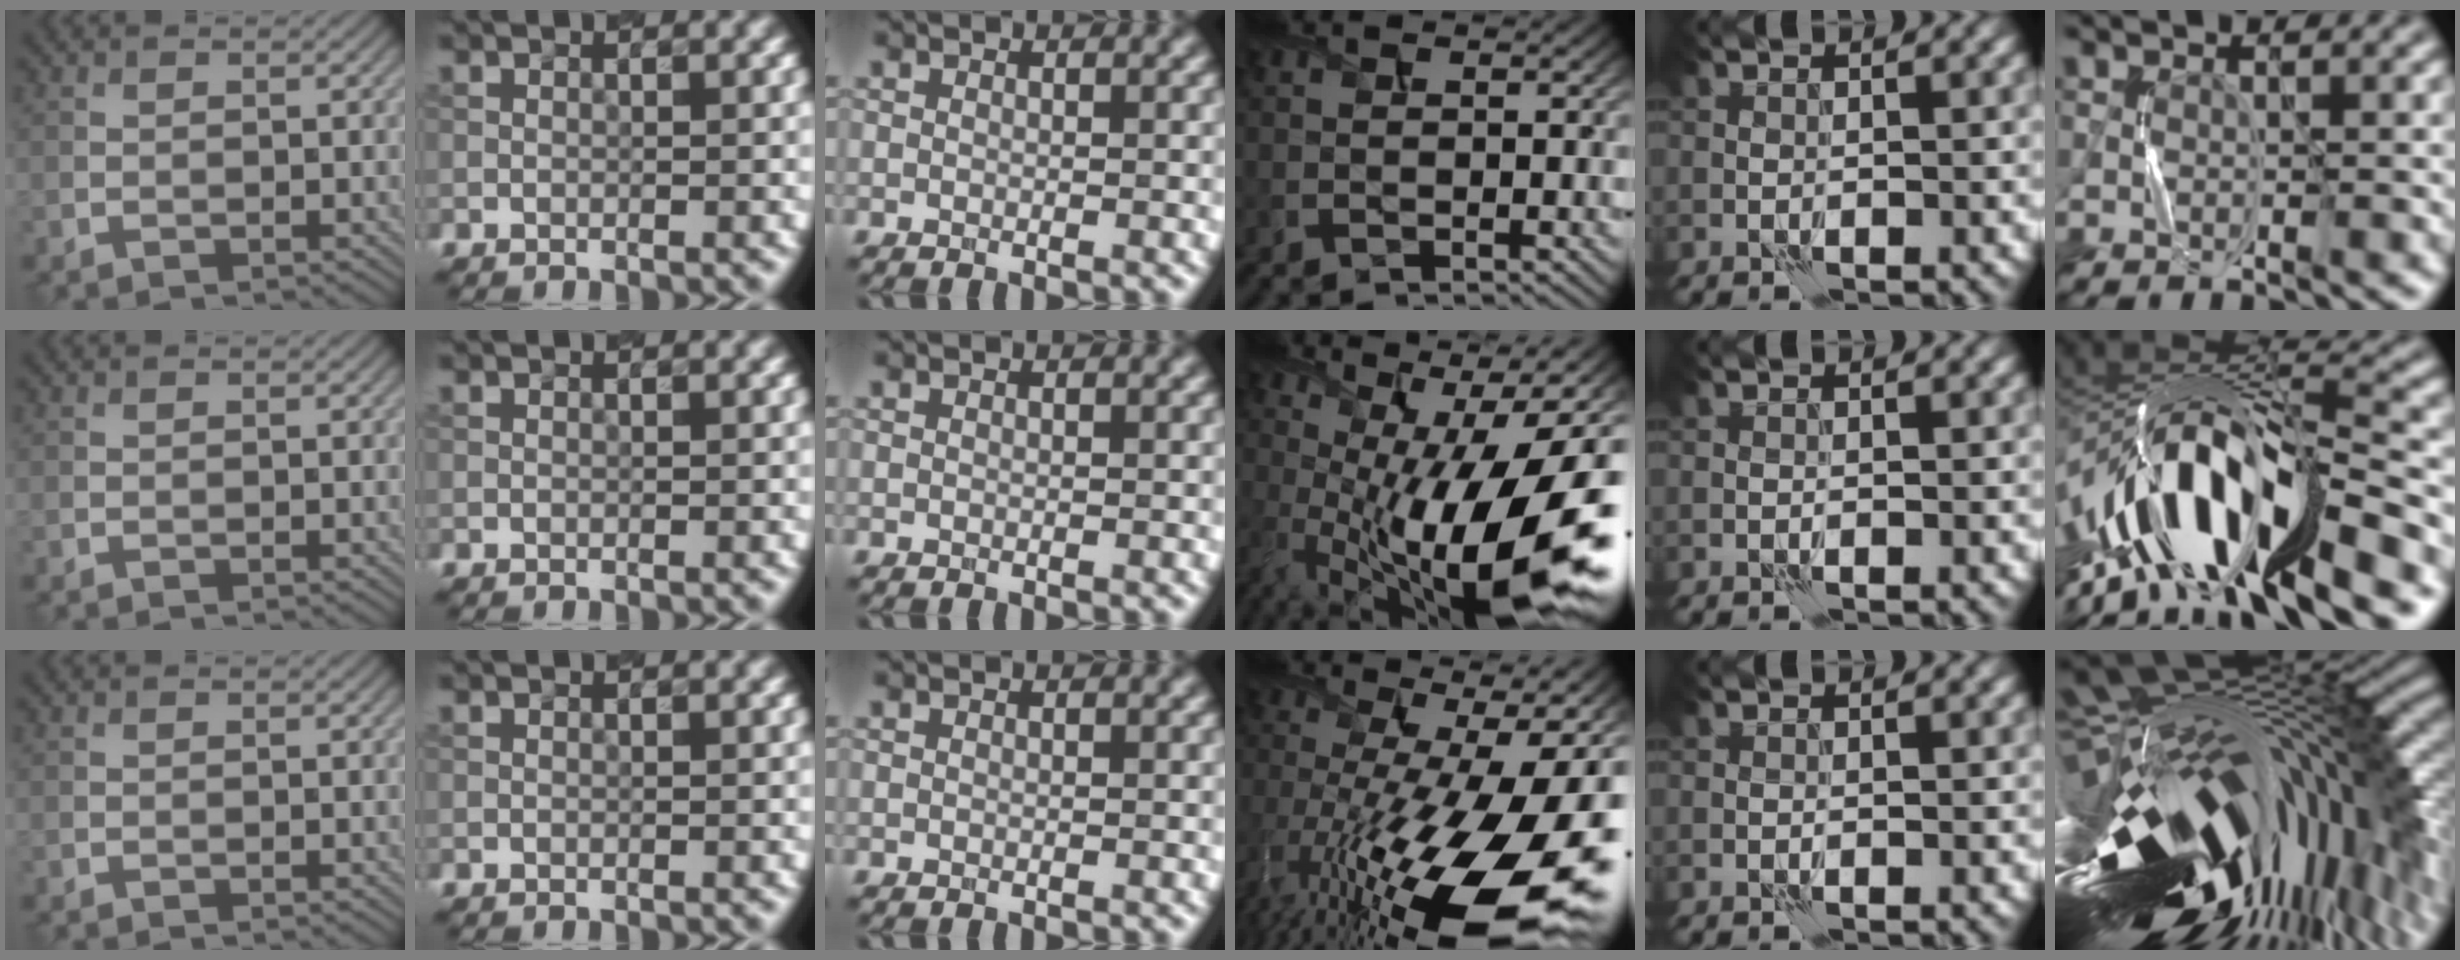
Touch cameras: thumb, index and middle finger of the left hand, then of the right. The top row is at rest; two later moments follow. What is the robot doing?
{"motion": "press", "object": "grip strengthener"}